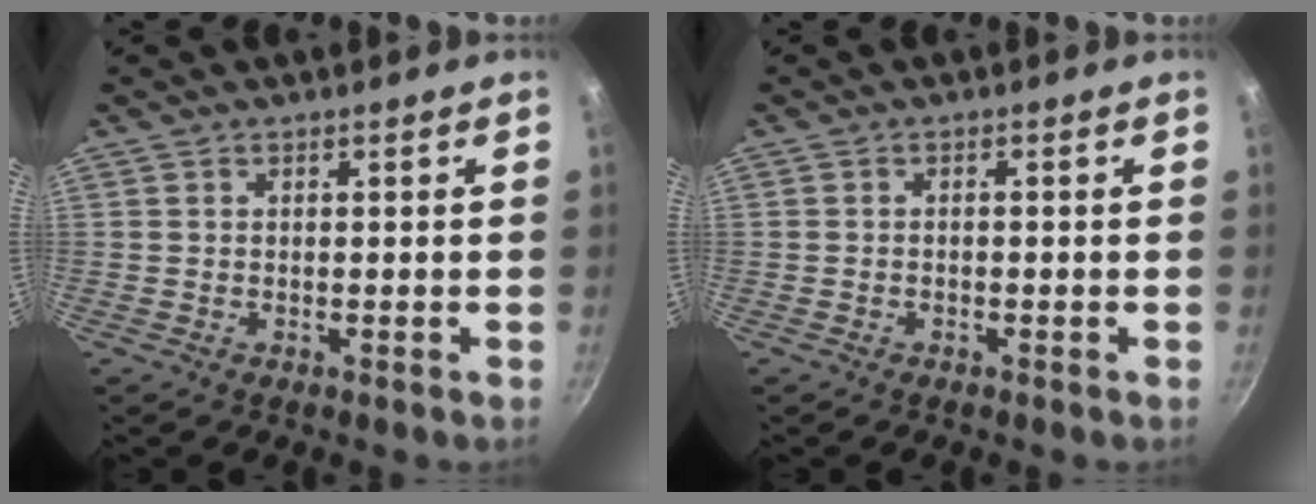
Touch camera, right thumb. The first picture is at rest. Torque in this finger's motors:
{"motor_torque": [-0.03, 0.37, -0.20, -0.06, 0.05]}